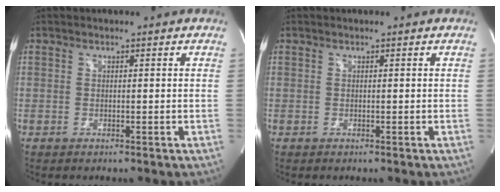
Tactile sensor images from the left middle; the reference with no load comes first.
{"total": 0.0}